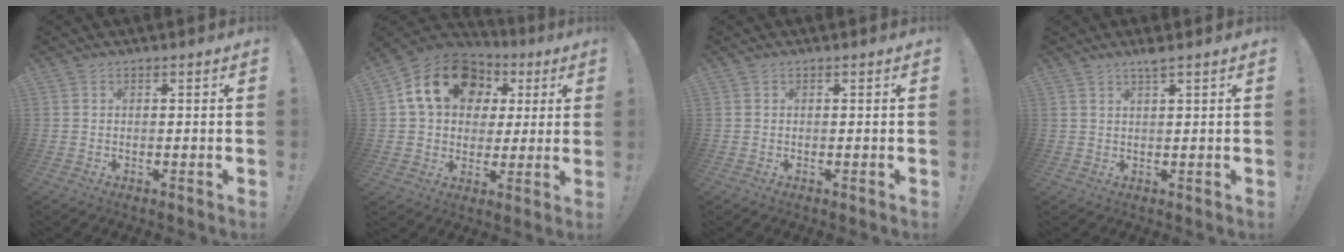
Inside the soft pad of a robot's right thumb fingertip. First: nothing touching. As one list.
[{"total": 18.9, "force": [6.8, 14.0, 10.8], "torque": [-0.166, -0.010, 0.132]}, {"total": 0.0}, {"total": 2.4, "force": [1.9, -0.5, 1.4], "torque": [-0.023, -0.011, 0.031]}]